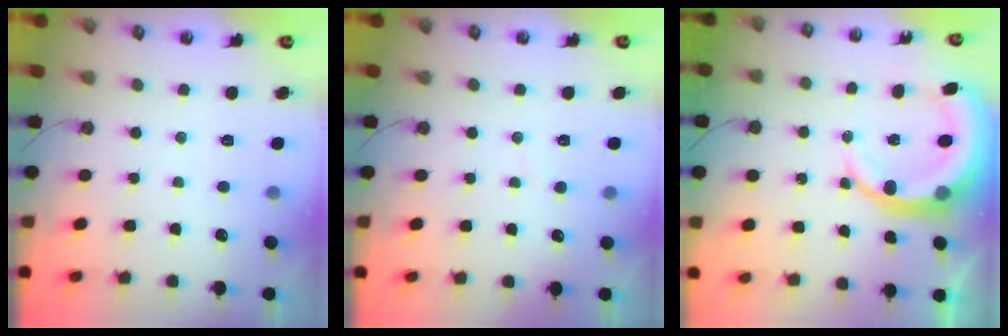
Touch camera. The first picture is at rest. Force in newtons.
{"total": 4.1, "press": 4.1, "slide": 0.4}
{"total": 13.0, "press": 12.7, "slide": 2.8}